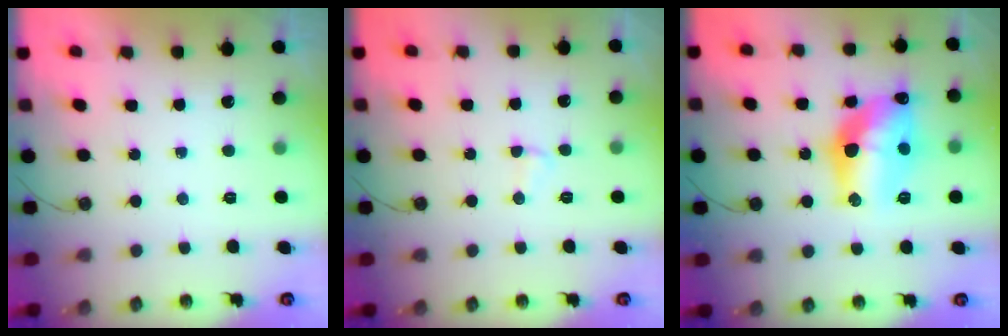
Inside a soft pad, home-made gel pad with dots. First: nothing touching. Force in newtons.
{"total": 2.5, "press": 2.5, "slide": 0.4}
{"total": 15.1, "press": 15.0, "slide": 1.6}